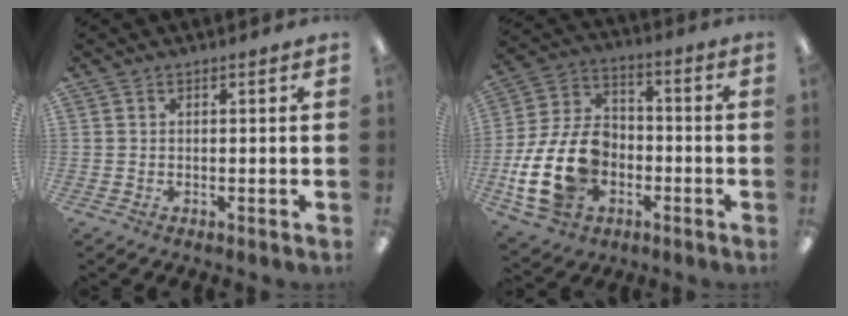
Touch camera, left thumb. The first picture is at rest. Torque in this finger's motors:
{"motor_torque": [-0.36, 1.51, 2.08, 0.69, 0.22]}